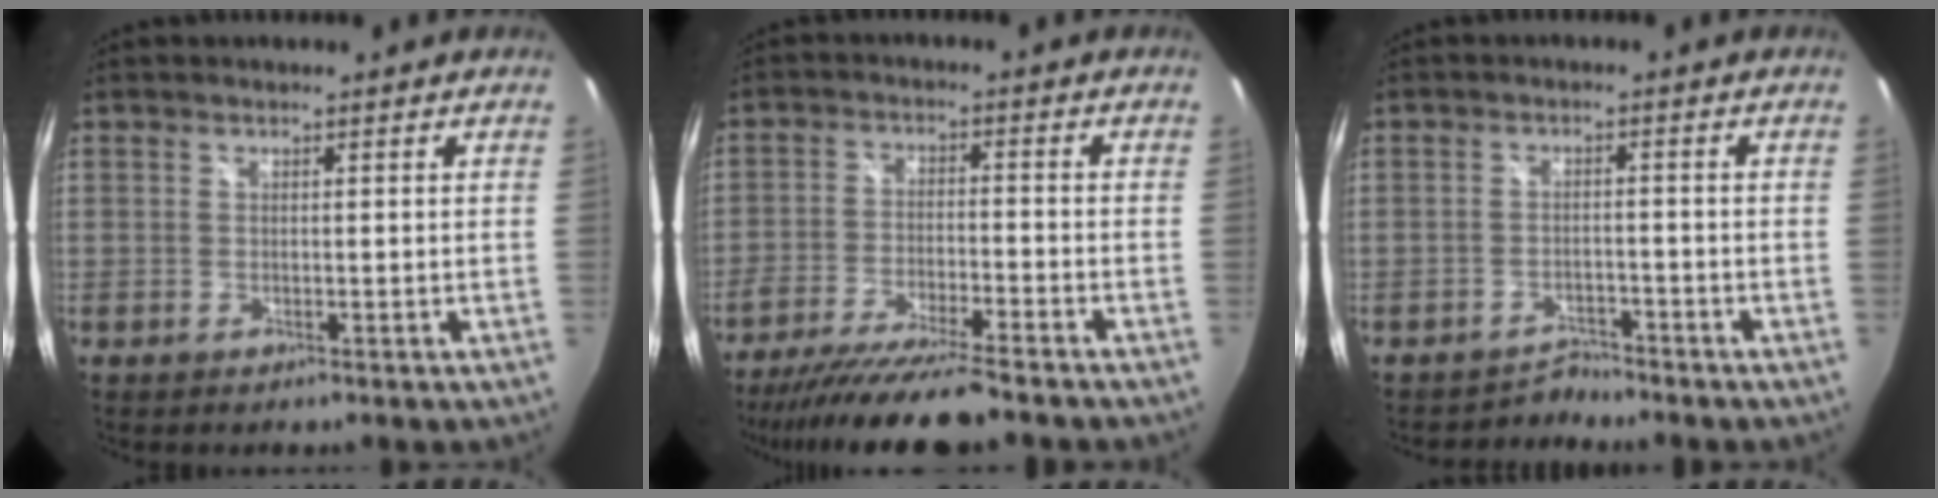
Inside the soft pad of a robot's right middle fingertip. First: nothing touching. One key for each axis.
{"total": 13.9, "fx": -12.1, "fy": 0.3, "fz": 6.8, "tx": -0.146, "ty": -0.028, "tz": -0.204}
{"total": 2.9, "fx": -2.7, "fy": 0.7, "fz": -0.6, "tx": 0.011, "ty": 0.008, "tz": -0.045}